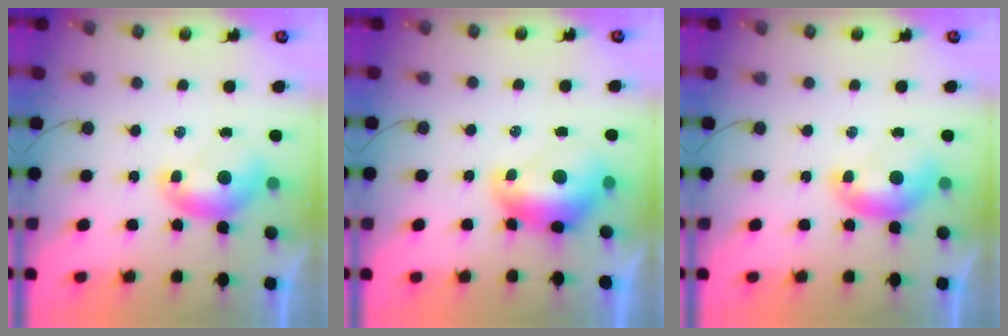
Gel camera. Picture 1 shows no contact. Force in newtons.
{"total": 2.6, "press": 2.5, "slide": 0.7}
{"total": 0.0}